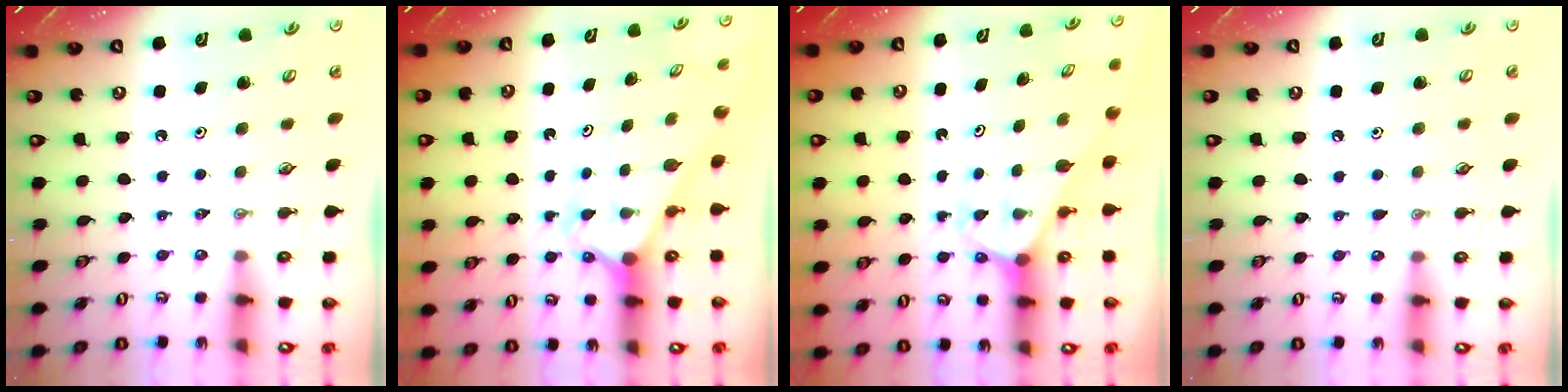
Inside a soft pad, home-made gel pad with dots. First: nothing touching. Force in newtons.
{"total": 2.4, "press": 2.4, "slide": 0.2}
{"total": 2.5, "press": 2.5, "slide": 0.2}
{"total": 2.4, "press": 2.4, "slide": 0.4}